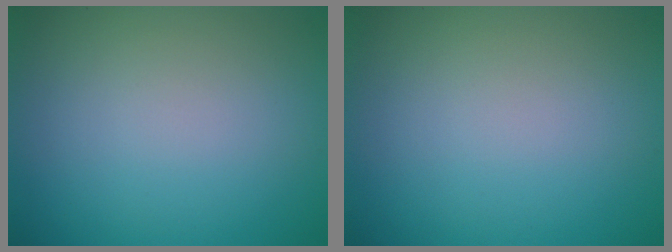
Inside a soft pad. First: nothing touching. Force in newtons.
{"total": 0.0}